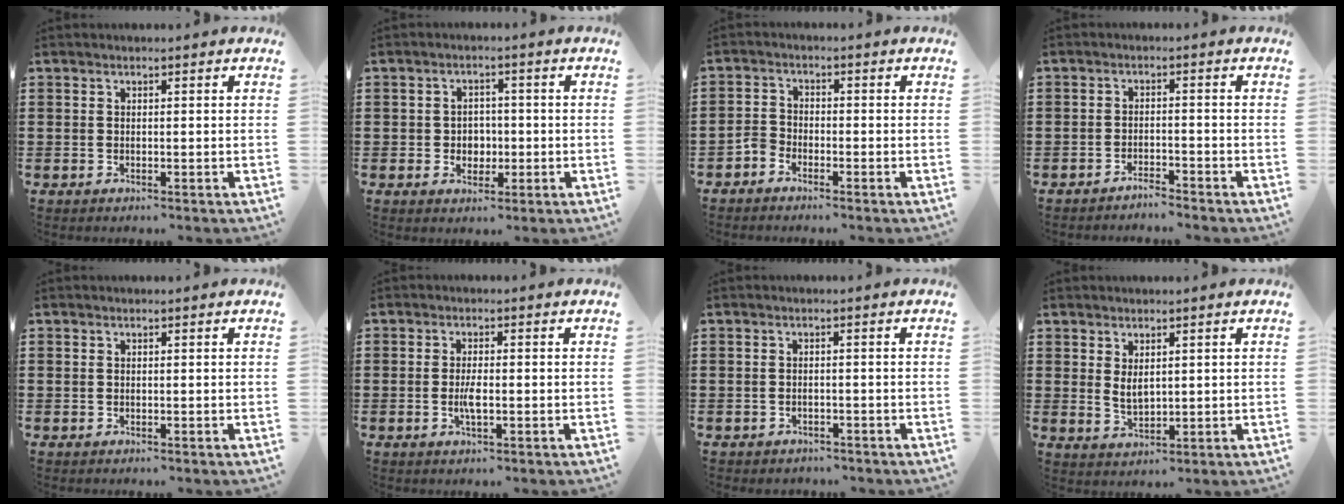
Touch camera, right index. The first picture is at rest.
{"total": 3.0, "force": [-0.4, 2.8, 0.9], "torque": [-0.020, 0.005, -0.014]}
{"total": 2.4, "force": [-2.0, 1.2, 0.7], "torque": [-0.031, 0.001, -0.045]}
{"total": 2.1, "force": [-2.1, -0.1, 0.2], "torque": [-0.009, 0.000, -0.045]}
{"total": 0.0}
{"total": 2.9, "force": [-0.6, 0.8, 2.7], "torque": [-0.054, -0.001, -0.012]}
{"total": 1.1, "force": [-1.0, 0.5, -0.1], "torque": [-0.002, 0.002, -0.024]}
{"total": 2.5, "force": [1.1, 1.3, 1.9], "torque": [-0.030, 0.000, 0.019]}